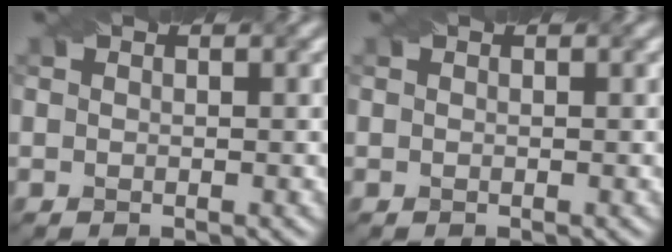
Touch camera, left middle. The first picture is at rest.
{"total": 0.0}